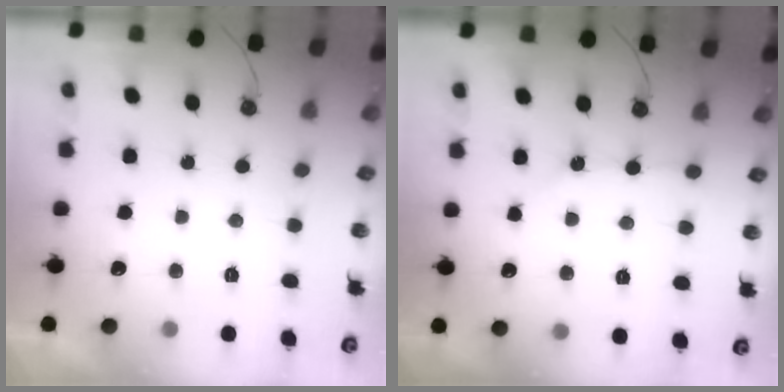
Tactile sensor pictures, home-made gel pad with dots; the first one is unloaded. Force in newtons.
{"total": 2.4, "press": 2.4, "slide": 0.4}